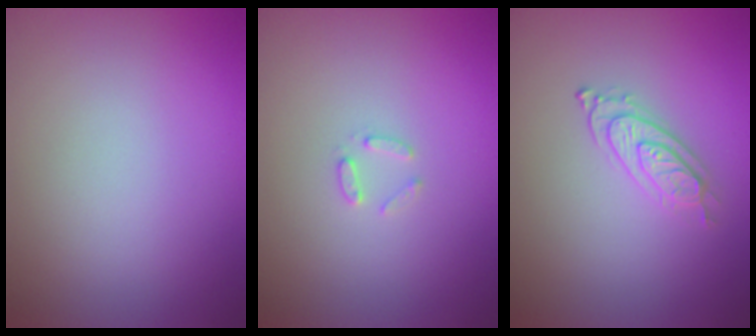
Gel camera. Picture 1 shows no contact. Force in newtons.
{"total": 1.0, "press": 1.0, "slide": 0.2}
{"total": 2.2, "press": 2.1, "slide": 0.6}